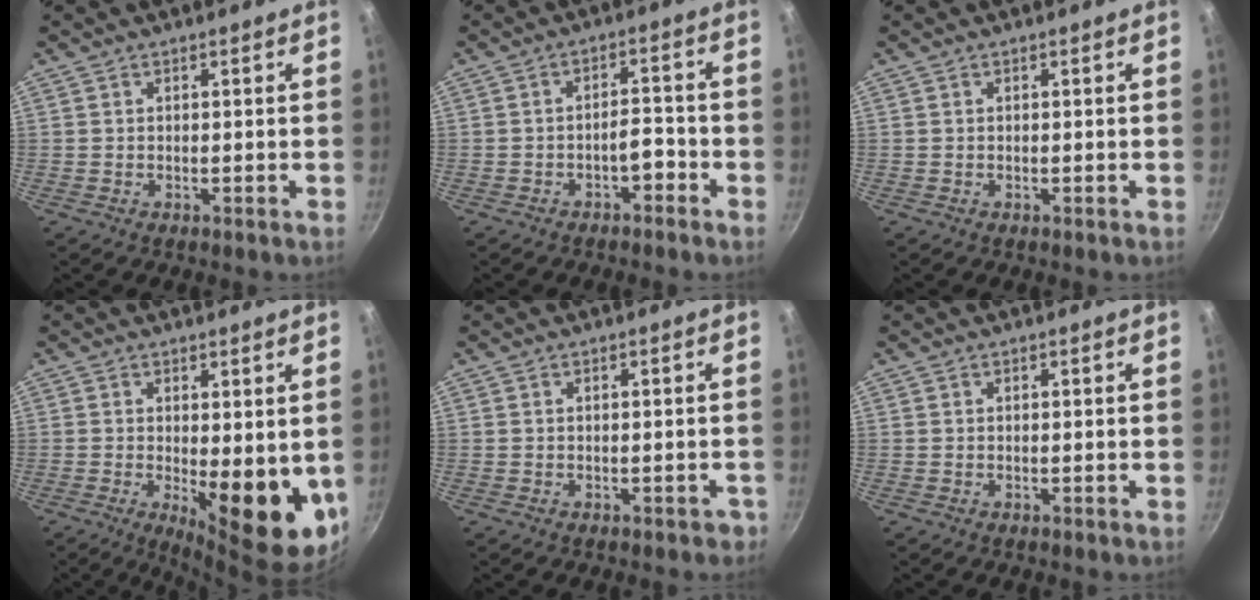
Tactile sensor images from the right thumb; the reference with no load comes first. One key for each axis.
{"total": 3.7, "fx": -2.3, "fy": 1.7, "fz": 2.4, "tx": -0.022, "ty": 0.030, "tz": -0.031}
{"total": 0.0}
{"total": 12.5, "fx": -1.3, "fy": 4.5, "fz": 11.6, "tx": -0.131, "ty": -0.021, "tz": -0.004}
{"total": 1.4, "fx": -0.8, "fy": 0.8, "fz": 0.7, "tx": 0.005, "ty": 0.019, "tz": 0.004}
{"total": 0.0}